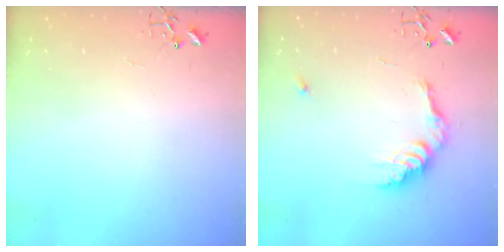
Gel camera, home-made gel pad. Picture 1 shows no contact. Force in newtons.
{"total": 13.3, "press": 13.2, "slide": 1.1}